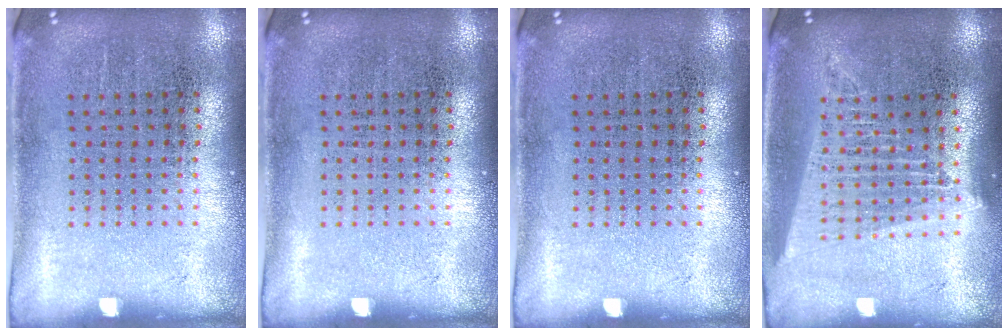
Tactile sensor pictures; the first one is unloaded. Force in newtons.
{"total": 0.0}
{"total": 0.0}
{"total": 1.7, "press": 1.6, "slide": 0.8}